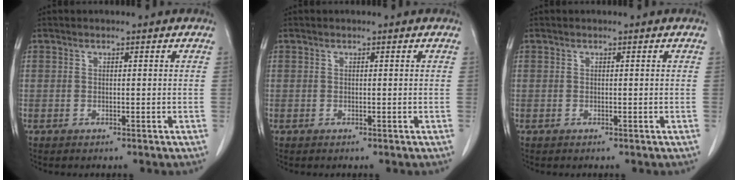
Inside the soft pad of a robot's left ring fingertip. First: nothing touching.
{"total": 0.0}
{"total": 0.0}